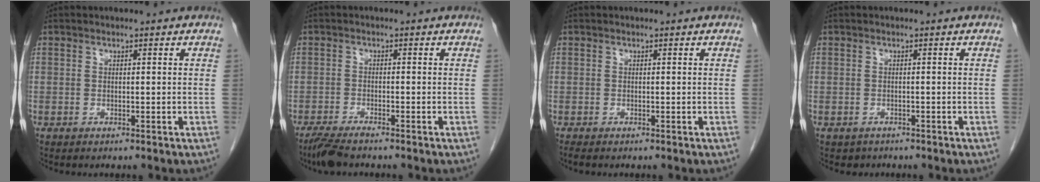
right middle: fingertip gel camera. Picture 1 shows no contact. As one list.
[{"total": 3.8, "force": [-3.2, 0.4, 2.1], "torque": [-0.044, -0.011, -0.059]}, {"total": 0.7, "force": [-0.6, 0.1, 0.3], "torque": [-0.009, -0.003, -0.011]}, {"total": 1.5, "force": [-1.2, 1.0, -0.1], "torque": [-0.009, 0.001, -0.017]}]